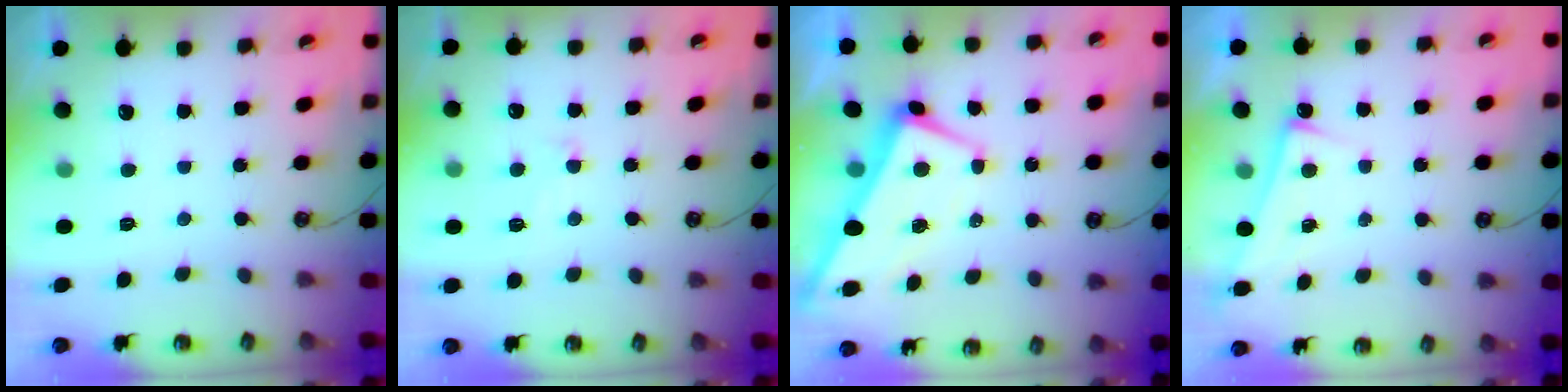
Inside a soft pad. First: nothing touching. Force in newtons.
{"total": 2.4, "press": 2.4, "slide": 0.6}
{"total": 1.5, "press": 1.4, "slide": 0.7}
{"total": 2.5, "press": 2.5, "slide": 0.4}